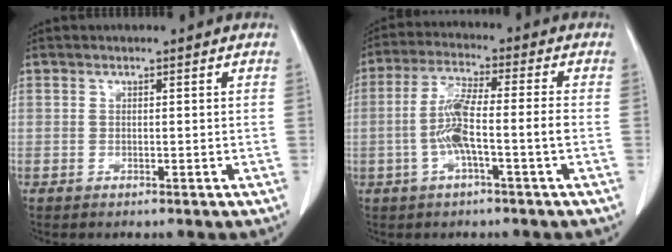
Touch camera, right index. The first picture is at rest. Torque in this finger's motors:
{"motor_torque": [1.45, -0.49, 0.75, 0.18]}